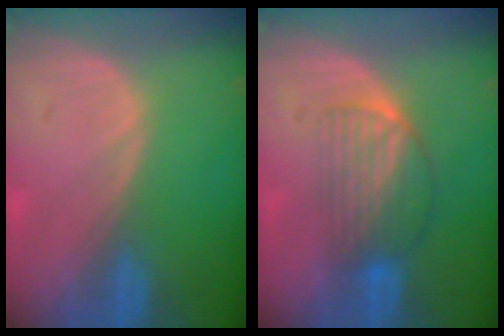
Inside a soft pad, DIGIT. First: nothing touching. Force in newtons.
{"total": 6.8, "press": 6.0, "slide": 3.3}